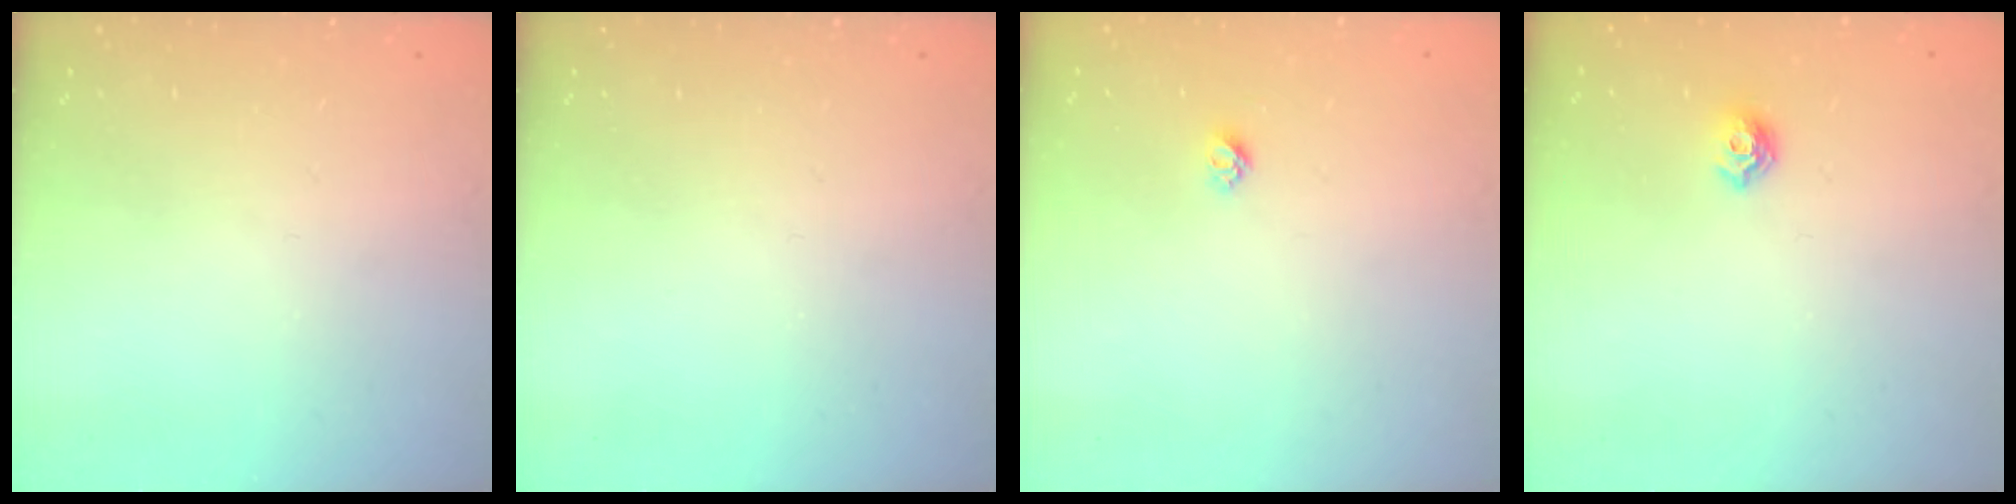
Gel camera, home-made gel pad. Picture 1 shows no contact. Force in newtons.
{"total": 0.0}
{"total": 4.1, "press": 4.1, "slide": 0.5}
{"total": 7.3, "press": 7.2, "slide": 0.8}